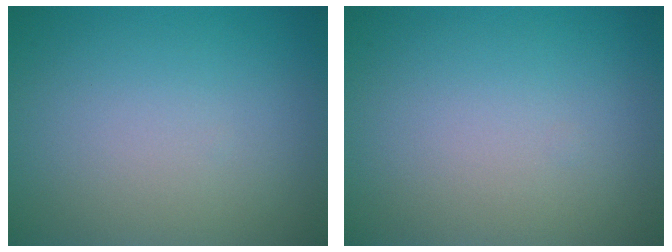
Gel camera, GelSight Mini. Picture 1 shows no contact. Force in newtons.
{"total": 0.0}